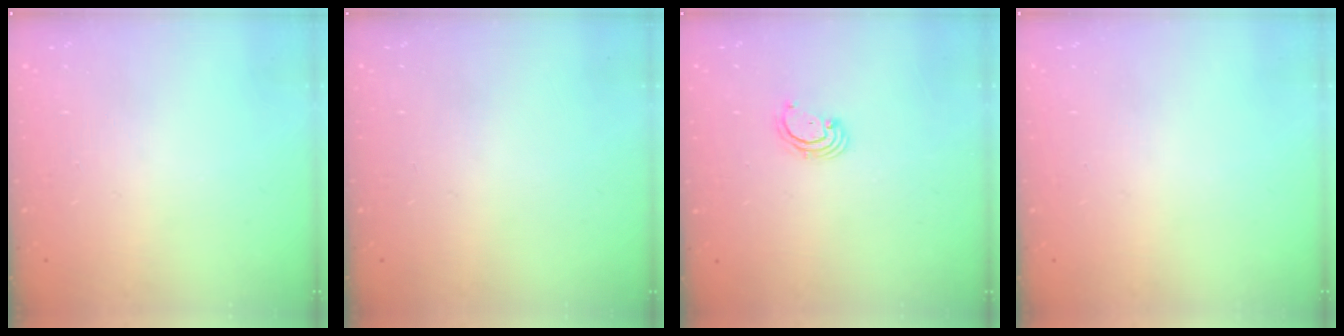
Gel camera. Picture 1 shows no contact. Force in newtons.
{"total": 0.0}
{"total": 2.6, "press": 2.6, "slide": 0.3}
{"total": 0.0}